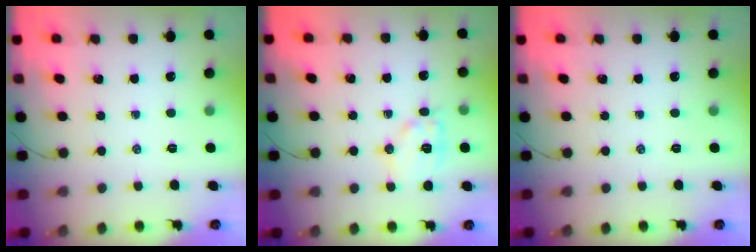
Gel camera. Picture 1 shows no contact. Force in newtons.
{"total": 9.8, "press": 9.8, "slide": 0.6}
{"total": 0.0}